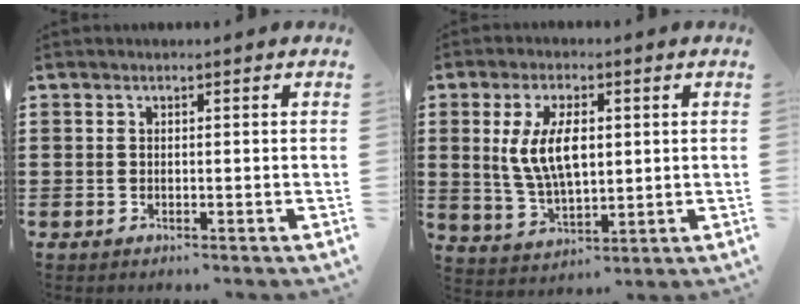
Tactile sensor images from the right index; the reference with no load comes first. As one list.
[{"total": 8.6, "force": [1.4, 4.0, 7.5], "torque": [-0.161, 0.007, 0.021]}]